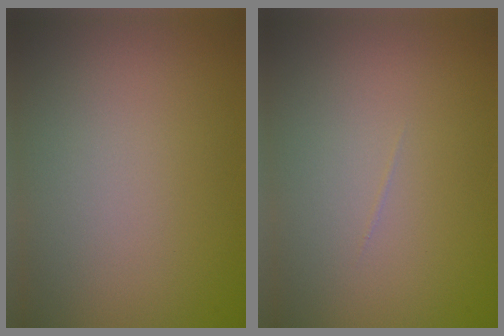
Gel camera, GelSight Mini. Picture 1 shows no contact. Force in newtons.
{"total": 0.0}